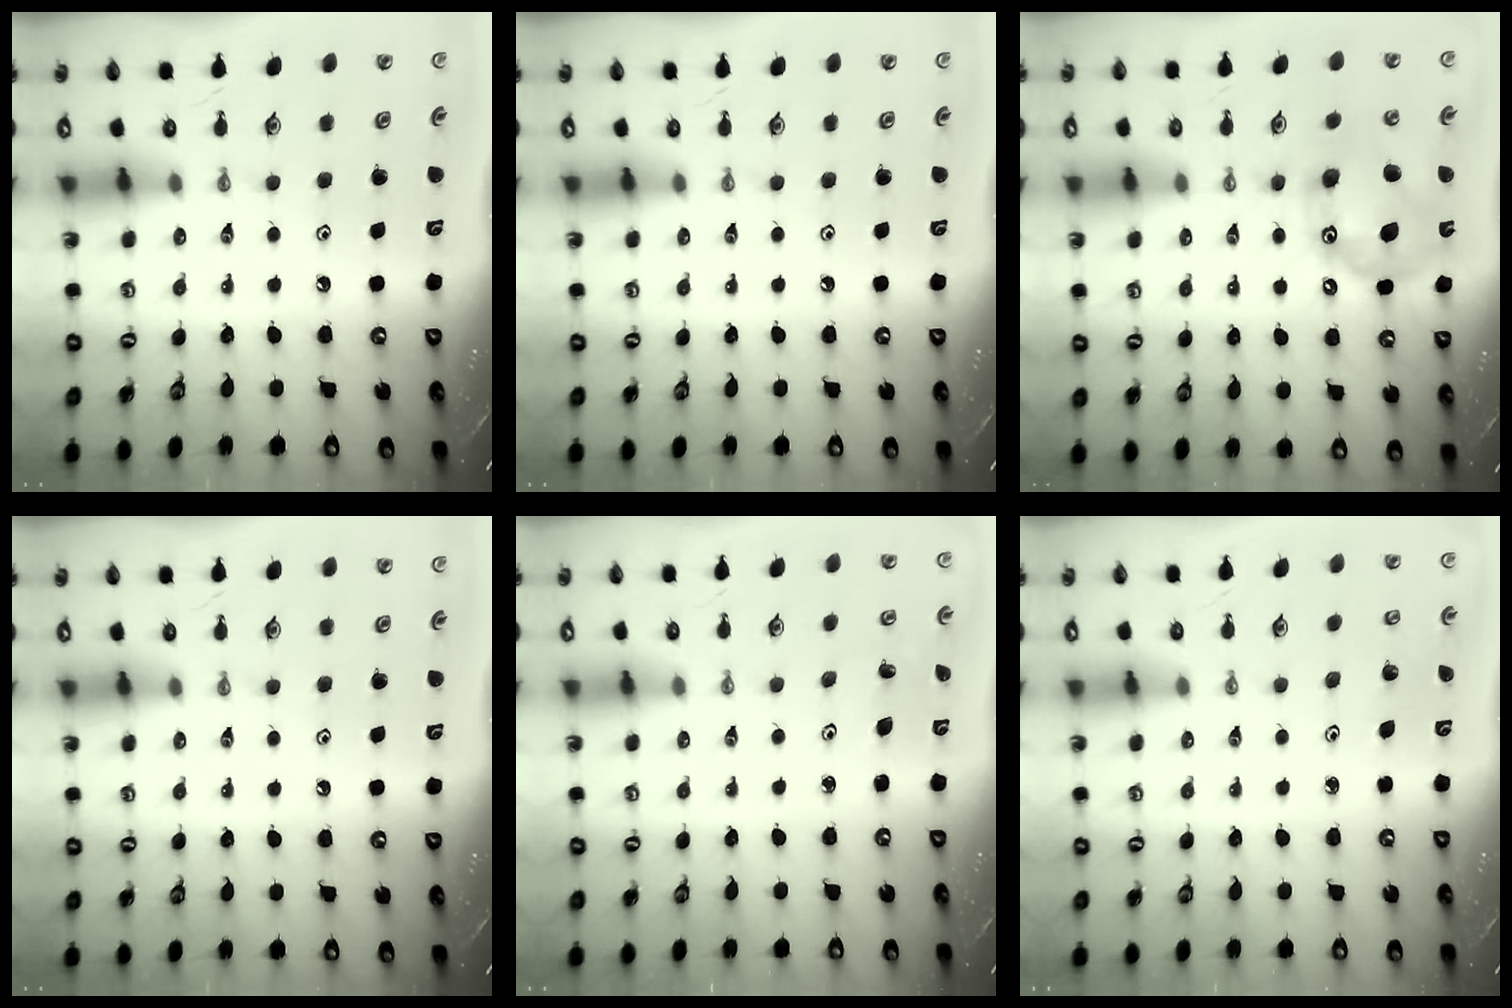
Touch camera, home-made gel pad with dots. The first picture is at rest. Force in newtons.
{"total": 0.0}
{"total": 18.0, "press": 18.0, "slide": 0.9}
{"total": 0.0}
{"total": 2.3, "press": 2.3, "slide": 0.3}
{"total": 1.4, "press": 1.4, "slide": 0.1}